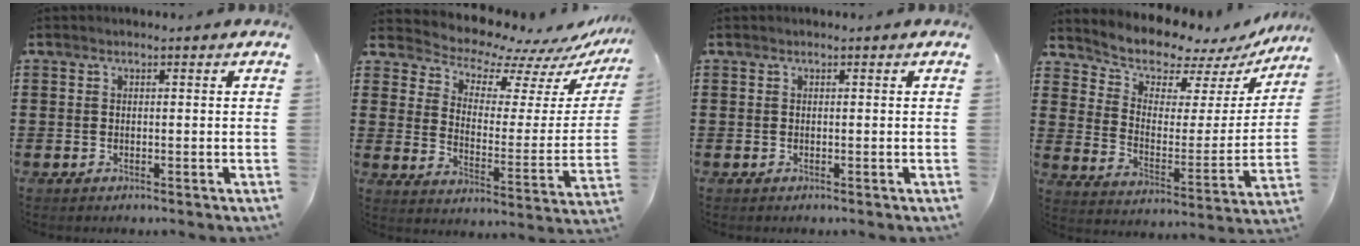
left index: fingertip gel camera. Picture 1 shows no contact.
{"total": 6.6, "force": [6.3, 1.6, 1.0], "torque": [-0.042, -0.066, 0.105]}
{"total": 0.0}
{"total": 6.7, "force": [6.4, 1.8, 0.7], "torque": [-0.047, -0.057, 0.109]}